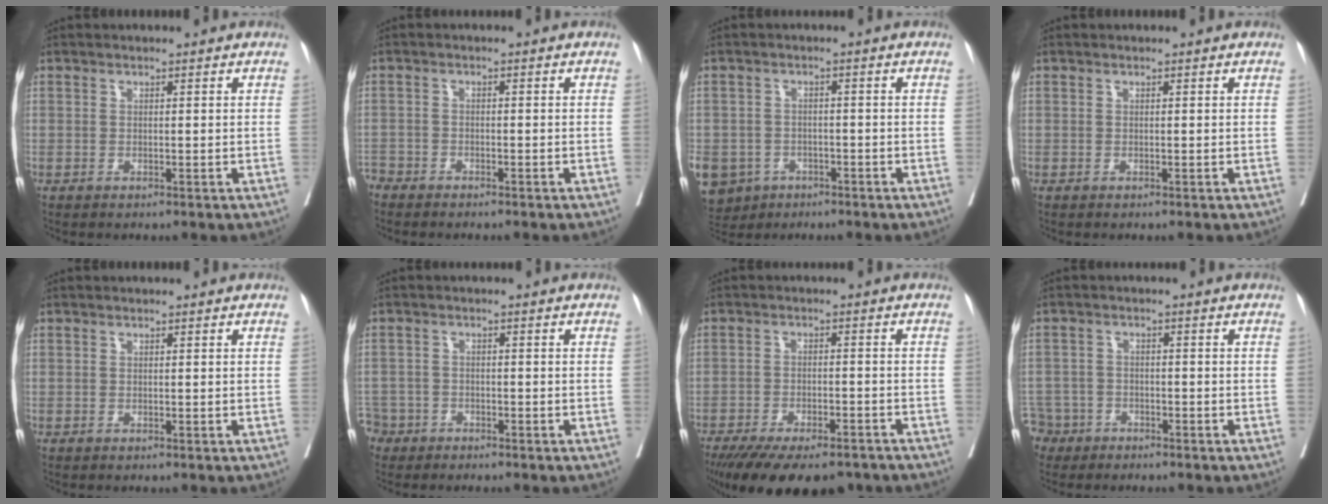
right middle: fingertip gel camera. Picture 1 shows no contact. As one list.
[{"total": 3.2, "force": [-3.1, 0.6, 0.7], "torque": [-0.003, -0.006, -0.058]}, {"total": 11.1, "force": [-5.8, 8.8, 3.6], "torque": [-0.106, -0.005, -0.085]}, {"total": 0.0}, {"total": 0.0}, {"total": 4.3, "force": [-3.2, 2.8, -0.5], "torque": [0.007, 0.004, -0.069]}, {"total": 18.4, "force": [-14.6, 5.8, 9.6], "torque": [-0.181, -0.028, -0.203]}, {"total": 5.6, "force": [-4.1, 3.8, -0.4], "torque": [0.001, 0.001, -0.082]}]